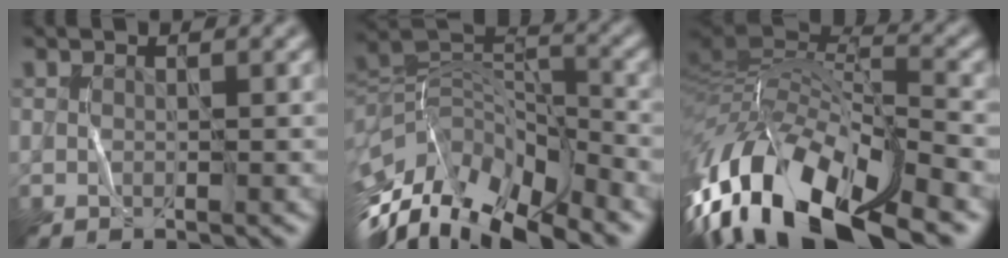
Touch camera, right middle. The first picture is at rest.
{"total": 13.9, "force": [-9.2, 5.4, 8.9], "torque": [-0.189, 0.014, -0.147]}
{"total": 15.3, "force": [-7.9, 6.3, 11.4], "torque": [-0.238, 0.015, -0.143]}